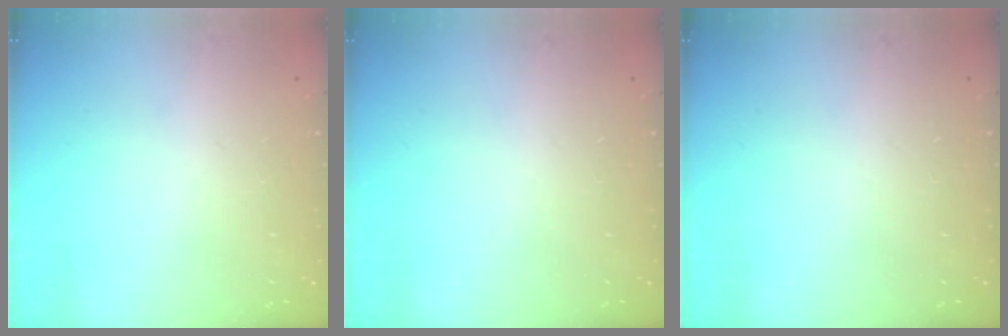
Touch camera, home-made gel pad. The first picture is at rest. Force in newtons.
{"total": 0.0}
{"total": 0.0}